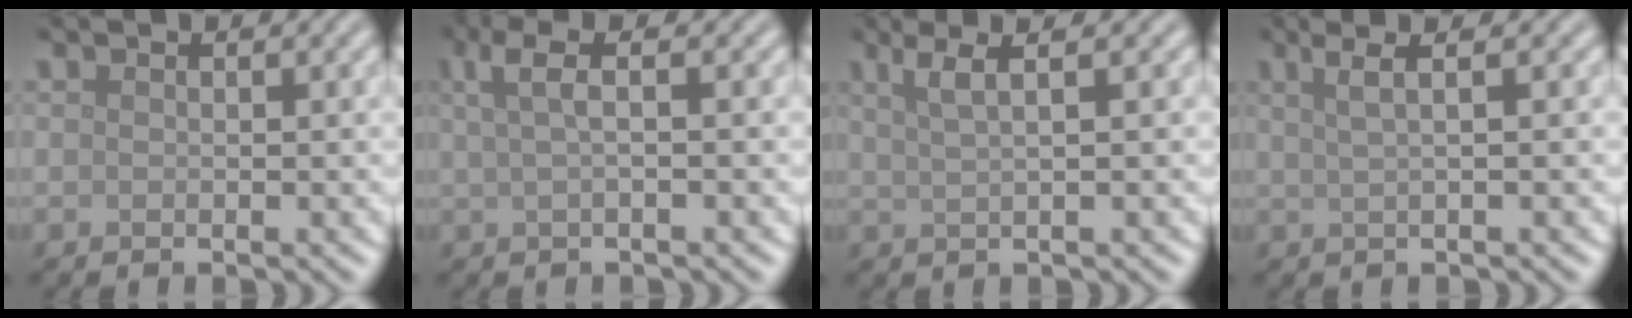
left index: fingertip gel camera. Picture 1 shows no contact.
{"total": 3.0, "force": [1.0, 0.9, 2.7], "torque": [-0.044, 0.007, 0.015]}
{"total": 3.0, "force": [1.6, 0.9, 2.4], "torque": [-0.030, 0.010, 0.016]}
{"total": 3.2, "force": [1.6, 1.1, 2.6], "torque": [-0.029, 0.011, 0.001]}